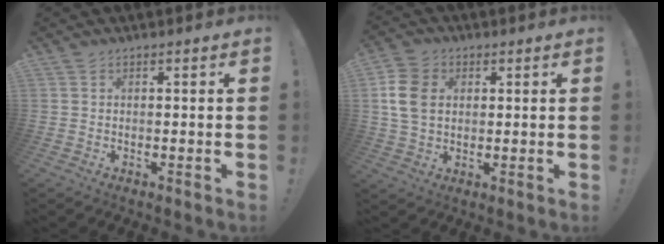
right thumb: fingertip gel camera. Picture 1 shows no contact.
{"total": 10.6, "force": [1.8, 8.0, 6.8], "torque": [-0.137, 0.005, 0.036]}